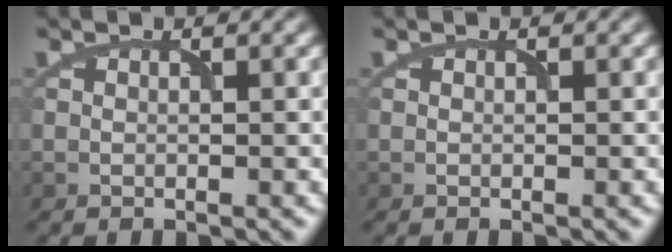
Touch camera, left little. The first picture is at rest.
{"total": 0.0}